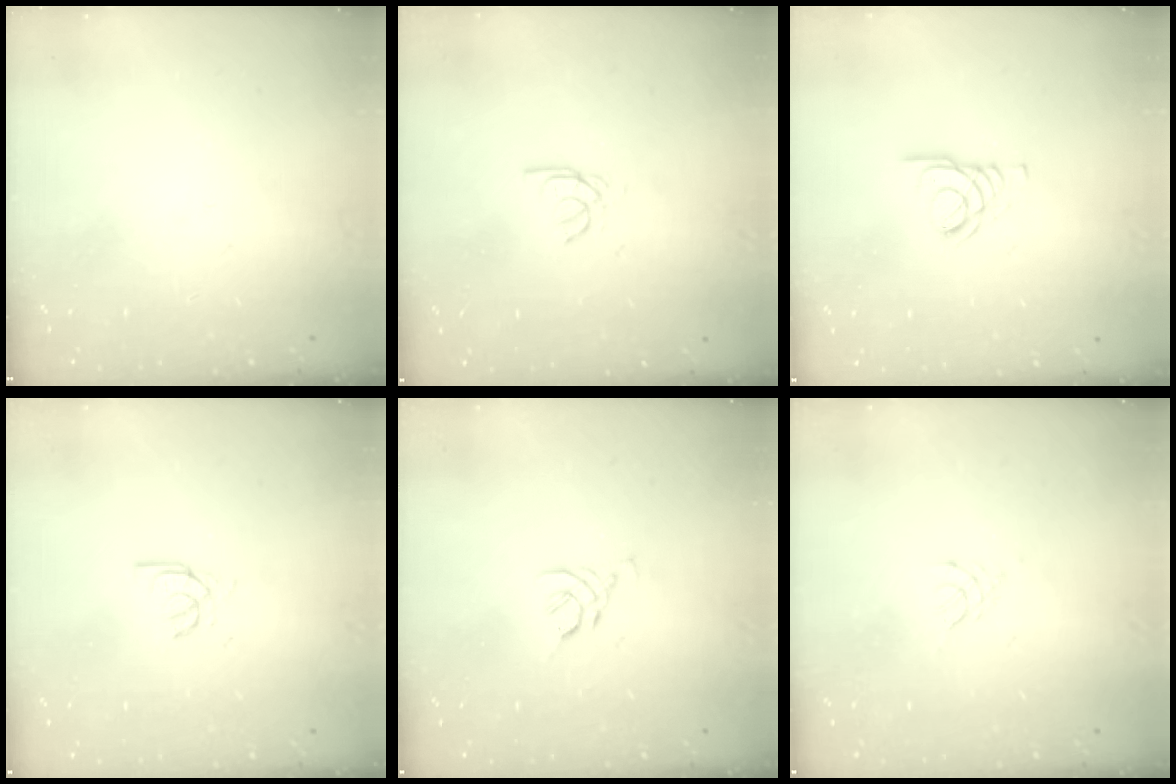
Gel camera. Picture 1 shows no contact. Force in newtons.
{"total": 2.4, "press": 2.4, "slide": 0.3}
{"total": 2.8, "press": 2.8, "slide": 0.3}
{"total": 3.7, "press": 3.7, "slide": 0.1}
{"total": 2.5, "press": 2.5, "slide": 0.7}
{"total": 2.8, "press": 2.7, "slide": 0.6}